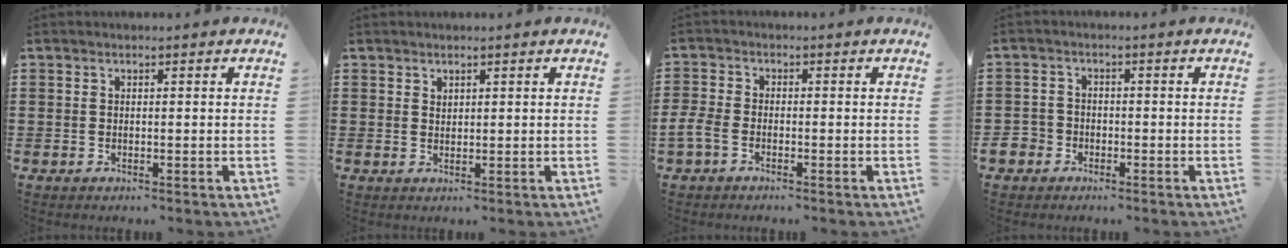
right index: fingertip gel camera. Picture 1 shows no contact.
{"total": 1.1, "force": [1.0, 0.5, 0.1], "torque": [-0.002, 0.002, 0.019]}
{"total": 2.7, "force": [-1.8, 1.2, 1.7], "torque": [-0.053, -0.005, -0.039]}
{"total": 3.0, "force": [-1.9, 2.3, 0.4], "torque": [-0.039, -0.006, -0.048]}